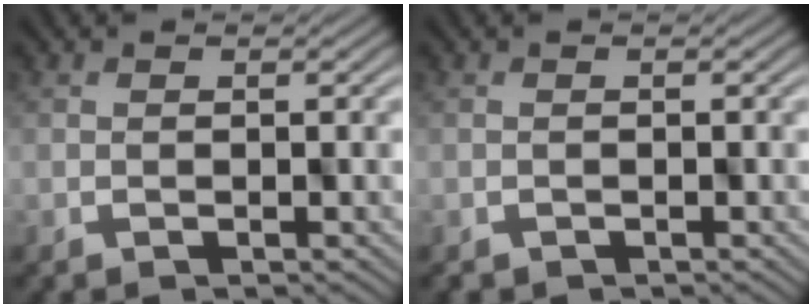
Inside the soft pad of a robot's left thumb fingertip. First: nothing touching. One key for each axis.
{"total": 0.7, "fx": -0.6, "fy": 0.3, "fz": -0.1, "tx": 0.003, "ty": -0.004, "tz": -0.008}